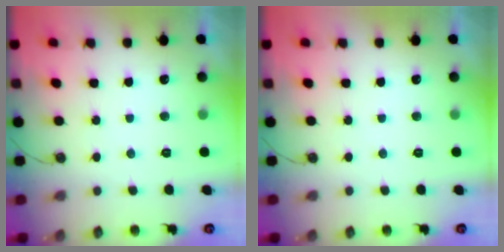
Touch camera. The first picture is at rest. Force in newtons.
{"total": 0.0}